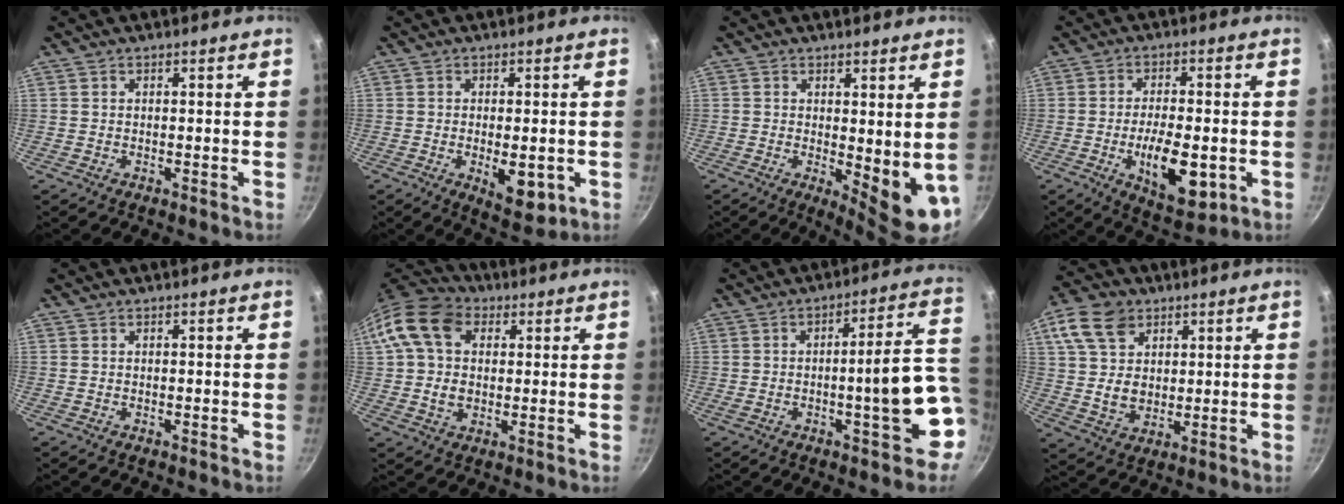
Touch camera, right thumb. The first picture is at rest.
{"total": 8.1, "force": [-1.9, 3.6, 7.0], "torque": [-0.085, -0.008, -0.016]}
{"total": 8.6, "force": [0.4, 3.1, 8.0], "torque": [-0.094, -0.022, 0.014]}
{"total": 12.8, "force": [-3.1, 5.7, 11.1], "torque": [-0.162, 0.001, -0.037]}
{"total": 0.0}
{"total": 14.6, "force": [3.5, 10.9, 9.1], "torque": [-0.159, 0.016, 0.051]}
{"total": 14.3, "force": [-3.1, 3.9, 13.4], "torque": [-0.144, 0.038, -0.038]}
{"total": 12.6, "force": [5.3, 9.3, 6.7], "torque": [-0.104, -0.011, 0.098]}